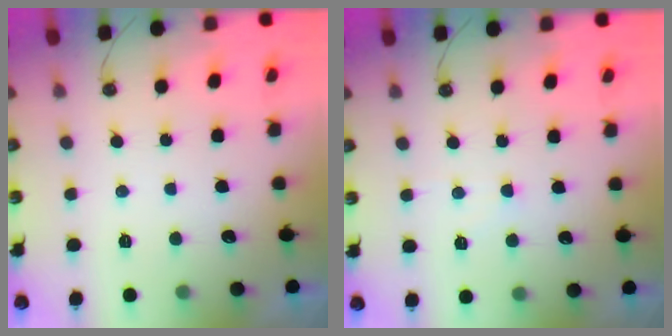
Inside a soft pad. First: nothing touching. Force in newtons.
{"total": 2.8, "press": 2.7, "slide": 0.4}